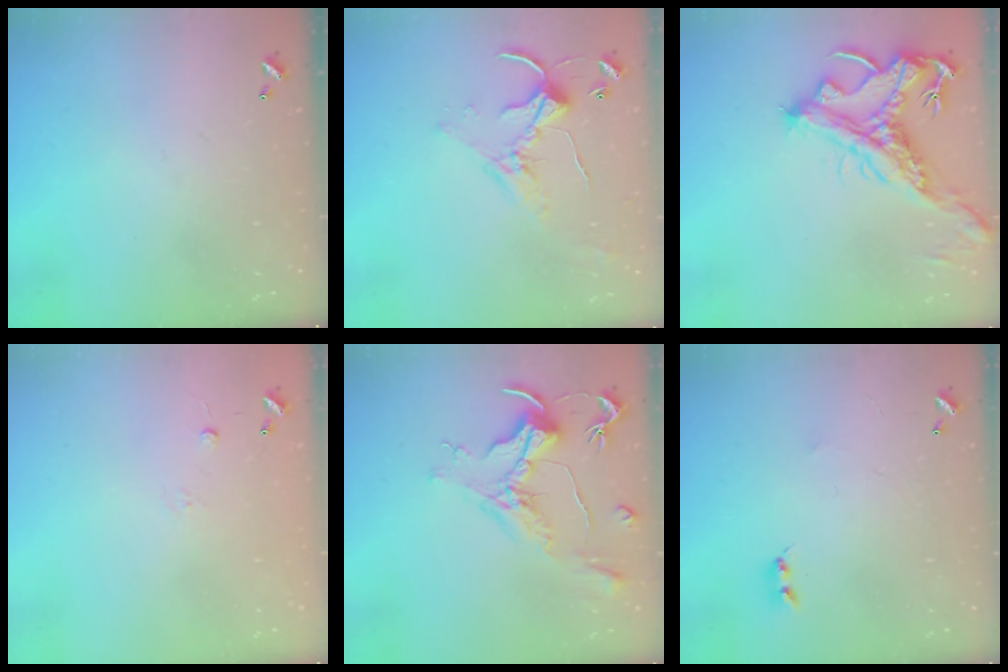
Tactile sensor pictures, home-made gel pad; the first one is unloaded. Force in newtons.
{"total": 1.9, "press": 1.9, "slide": 0.6}
{"total": 2.1, "press": 1.7, "slide": 1.2}
{"total": 8.0, "press": 8.0, "slide": 0.5}
{"total": 1.5, "press": 1.2, "slide": 1.0}
{"total": 2.0, "press": 2.0, "slide": 0.3}